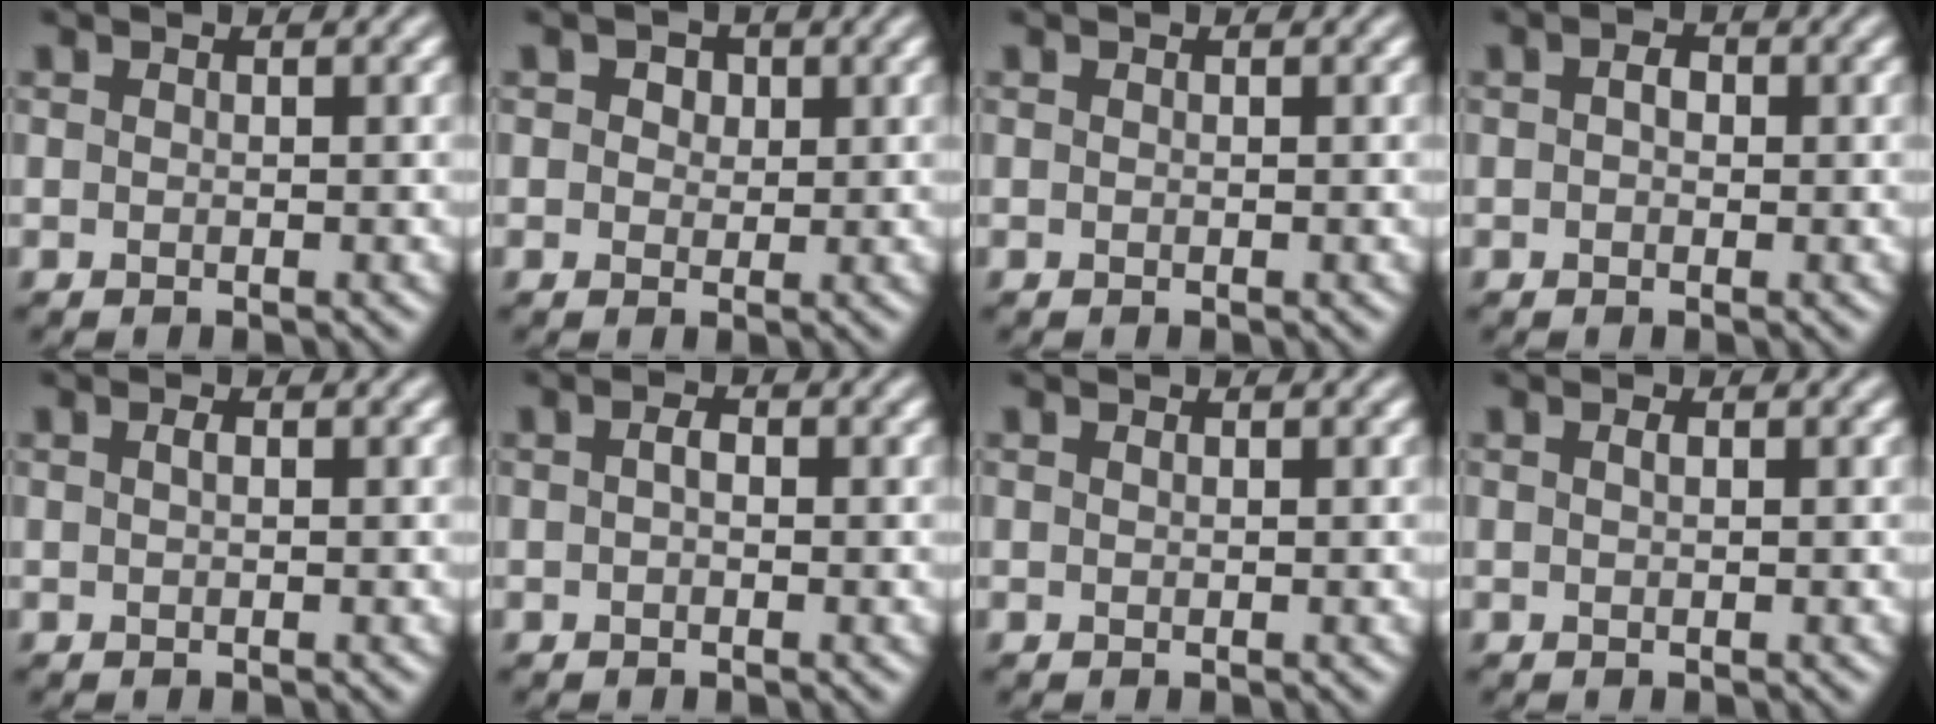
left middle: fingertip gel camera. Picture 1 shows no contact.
{"total": 2.3, "force": [1.1, 1.6, 1.2], "torque": [-0.012, 0.008, 0.001]}
{"total": 0.0}
{"total": 1.7, "force": [0.4, 1.1, 1.2], "torque": [-0.016, 0.001, -0.004]}
{"total": 0.6, "force": [0.2, 0.2, 0.5], "torque": [-0.012, 0.004, 0.003]}
{"total": 1.1, "force": [0.1, 0.6, 0.9], "torque": [-0.017, 0.002, -0.001]}
{"total": 0.0}
{"total": 0.5, "force": [0.2, 0.2, 0.5], "torque": [-0.010, 0.004, 0.003]}